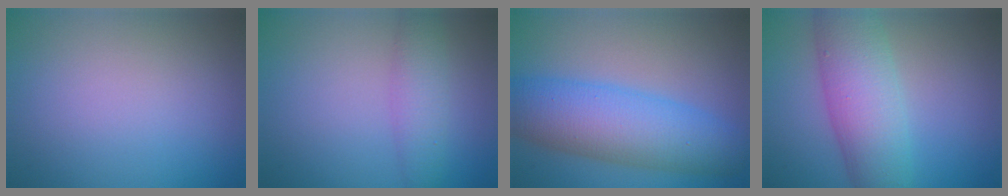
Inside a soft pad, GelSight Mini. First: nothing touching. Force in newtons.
{"total": 3.0, "press": 3.0, "slide": 0.0}
{"total": 7.8, "press": 7.8, "slide": 0.1}
{"total": 7.2, "press": 7.2, "slide": 0.1}